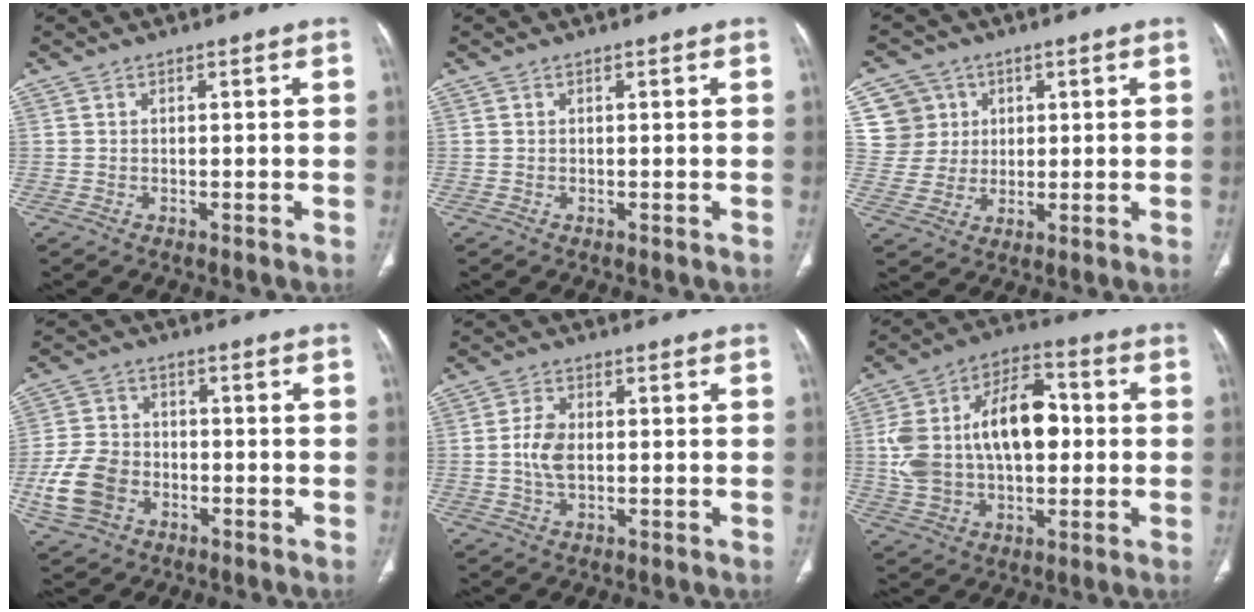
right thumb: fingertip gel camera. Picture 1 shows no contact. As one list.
[{"total": 0.0}, {"total": 8.0, "force": [2.6, 7.5, 0.9], "torque": [0.020, -0.006, 0.052]}, {"total": 10.4, "force": [-3.5, 7.9, 5.7], "torque": [-0.109, 0.018, -0.066]}, {"total": 5.1, "force": [-0.1, 3.1, 4.0], "torque": [-0.082, 0.005, -0.004]}, {"total": 20.3, "force": [1.2, 12.5, 16.0], "torque": [-0.269, 0.032, 0.025]}]